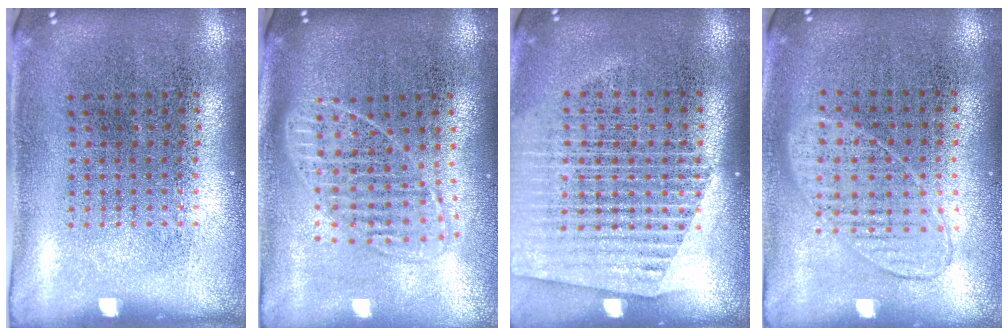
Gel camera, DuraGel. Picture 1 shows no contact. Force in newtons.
{"total": 1.7, "press": 1.4, "slide": 1.0}
{"total": 1.6, "press": 1.5, "slide": 0.5}
{"total": 1.0, "press": 0.9, "slide": 0.4}